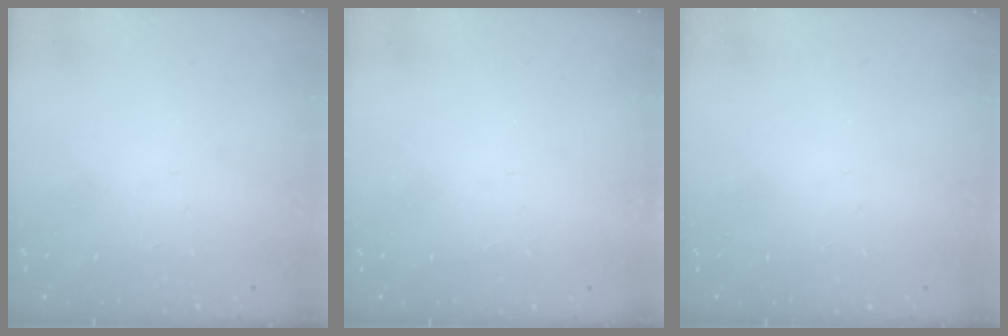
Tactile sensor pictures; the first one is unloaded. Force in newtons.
{"total": 1.5, "press": 1.5, "slide": 0.1}
{"total": 0.0}